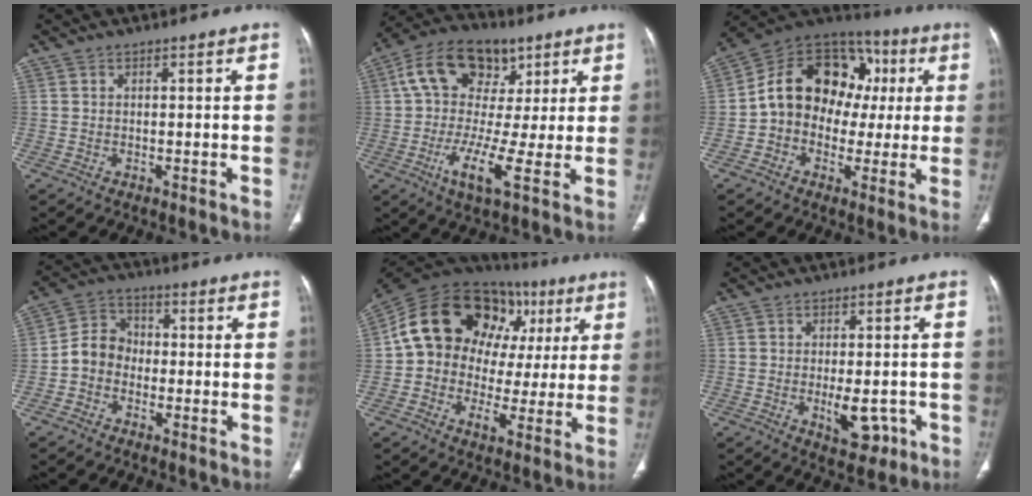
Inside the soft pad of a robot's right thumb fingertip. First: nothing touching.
{"total": 16.1, "force": [3.2, 9.3, 12.7], "torque": [-0.201, 0.006, 0.043]}
{"total": 18.1, "force": [1.2, 14.3, 11.0], "torque": [-0.132, 0.055, 0.011]}
{"total": 6.5, "force": [-1.7, 5.5, 3.0], "torque": [-0.036, 0.028, -0.047]}
{"total": 23.1, "force": [6.2, 17.0, 14.3], "torque": [-0.190, 0.047, 0.098]}
{"total": 6.5, "force": [-2.1, 3.3, 5.1], "torque": [-0.058, 0.003, -0.021]}